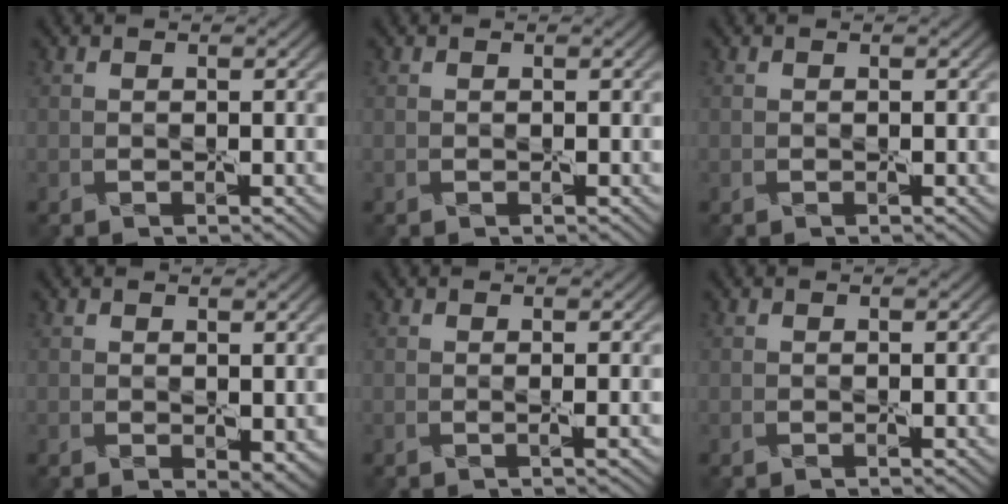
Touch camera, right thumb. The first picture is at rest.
{"total": 0.0}
{"total": 0.0}
{"total": 1.8, "force": [0.4, 1.0, 1.4], "torque": [-0.026, -0.011, 0.013]}
{"total": 1.2, "force": [0.0, 0.1, 1.2], "torque": [-0.021, 0.004, -0.003]}
{"total": 0.0}